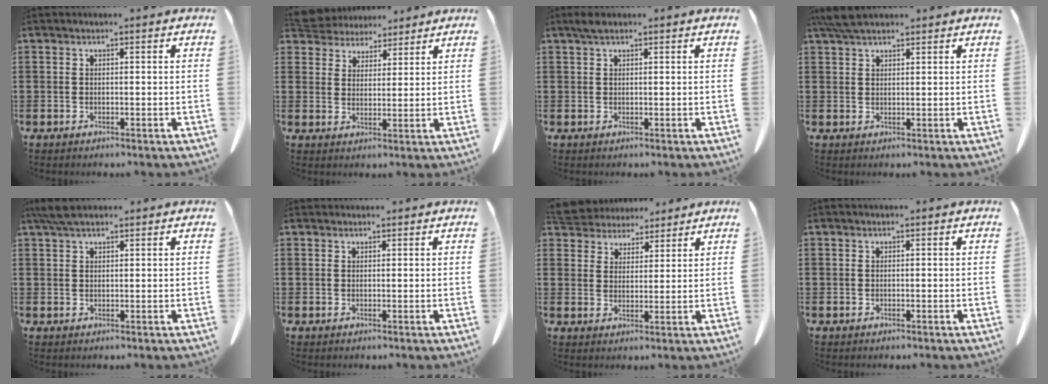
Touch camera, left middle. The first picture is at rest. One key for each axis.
{"total": 5.0, "fx": 4.8, "fy": 1.7, "fz": -0.1, "tx": -0.022, "ty": -0.019, "tz": 0.088}
{"total": 1.6, "fx": 1.0, "fy": 0.6, "fz": 1.2, "tx": -0.025, "ty": 0.005, "tz": 0.017}
{"total": 4.4, "fx": 3.5, "fy": 1.1, "fz": 2.4, "tx": -0.056, "ty": 0.000, "tz": 0.066}
{"total": 3.7, "fx": 2.7, "fy": 1.1, "fz": 2.2, "tx": -0.051, "ty": 0.004, "tz": 0.052}
{"total": 0.7, "fx": 0.6, "fy": 0.3, "fz": 0.0, "tx": -0.002, "ty": 0.001, "tz": 0.013}
{"total": 5.1, "fx": 4.8, "fy": 1.7, "fz": 0.0, "tx": -0.025, "ty": -0.020, "tz": 0.088}
{"total": 0.0}